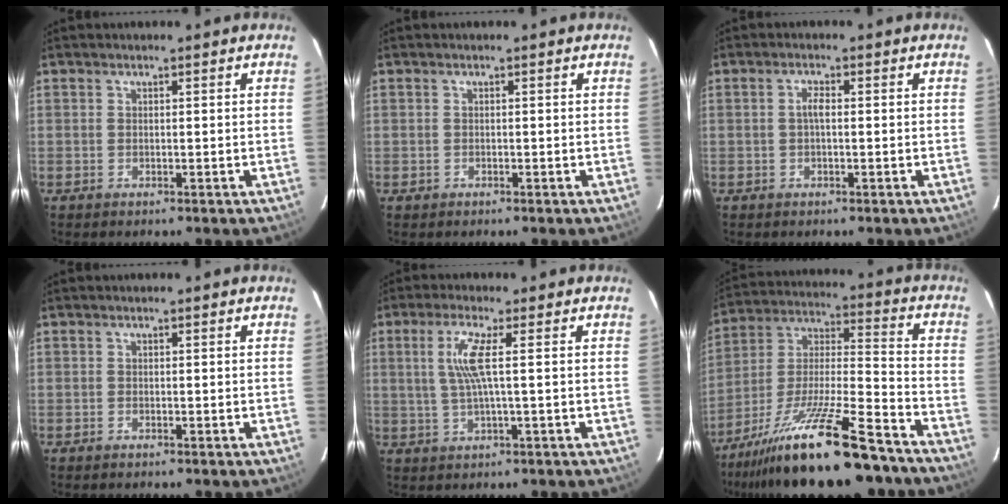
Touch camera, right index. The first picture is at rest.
{"total": 0.8, "force": [-0.3, 0.7, -0.2], "torque": [0.006, -0.002, -0.003]}
{"total": 1.8, "force": [-0.1, 0.8, 1.6], "torque": [-0.032, 0.003, -0.002]}
{"total": 0.0}
{"total": 5.7, "force": [0.9, -0.2, 5.6], "torque": [-0.107, -0.004, 0.024]}
{"total": 24.8, "force": [-18.8, 4.5, 15.6], "torque": [-0.282, -0.034, -0.300]}